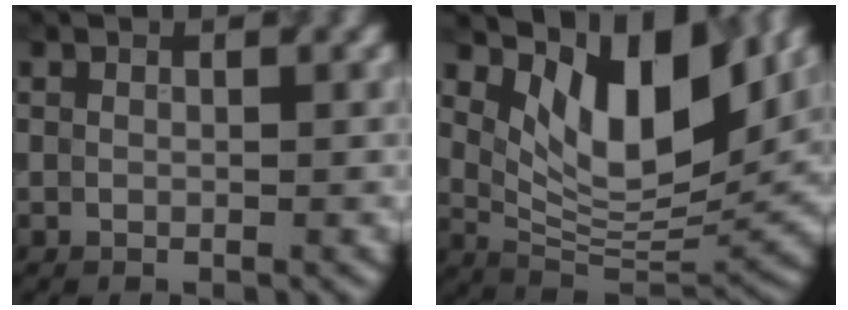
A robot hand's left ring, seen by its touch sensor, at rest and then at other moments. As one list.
[{"total": 9.2, "force": [4.2, 4.1, 7.1], "torque": [-0.116, -0.012, 0.075]}]